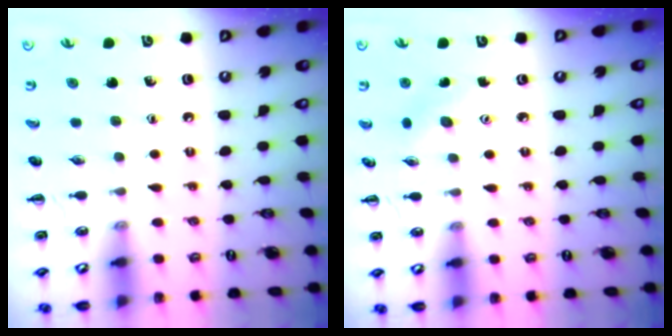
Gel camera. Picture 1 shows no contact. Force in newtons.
{"total": 4.0, "press": 3.8, "slide": 1.1}